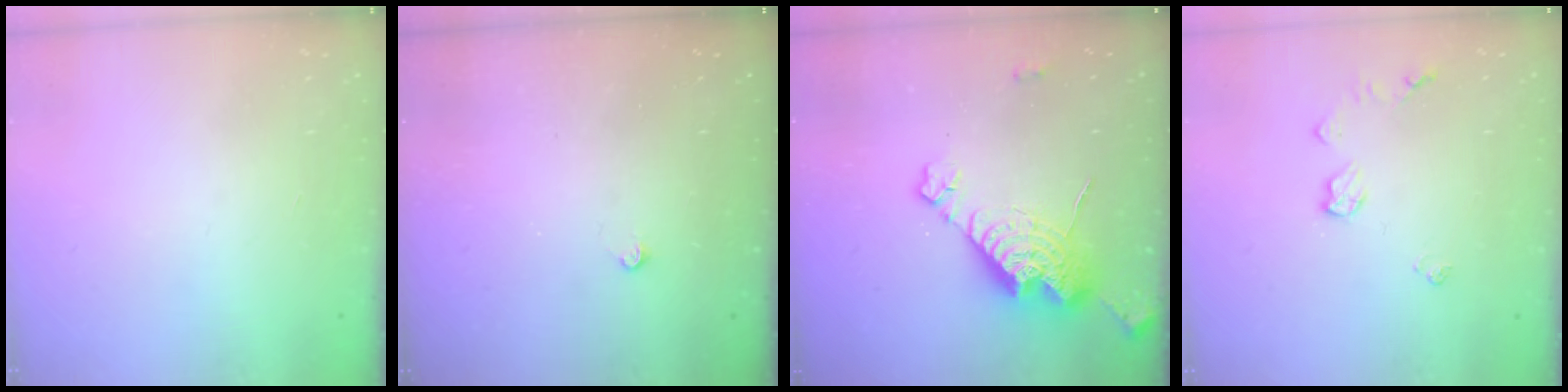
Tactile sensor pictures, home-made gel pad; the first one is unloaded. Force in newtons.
{"total": 2.0, "press": 1.9, "slide": 0.3}
{"total": 14.3, "press": 14.3, "slide": 1.3}
{"total": 6.4, "press": 6.4, "slide": 0.3}